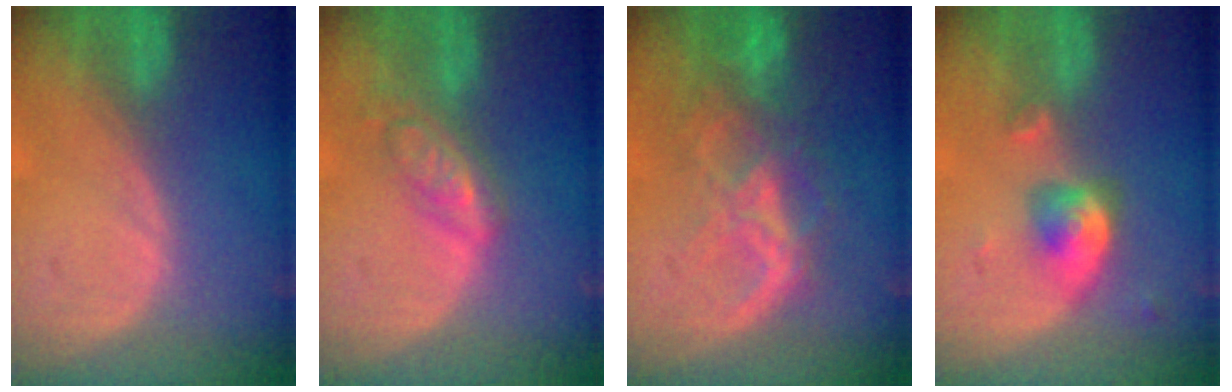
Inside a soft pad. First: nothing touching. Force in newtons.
{"total": 5.7, "press": 5.0, "slide": 2.8}
{"total": 8.9, "press": 7.5, "slide": 4.7}
{"total": 5.1, "press": 4.9, "slide": 1.6}